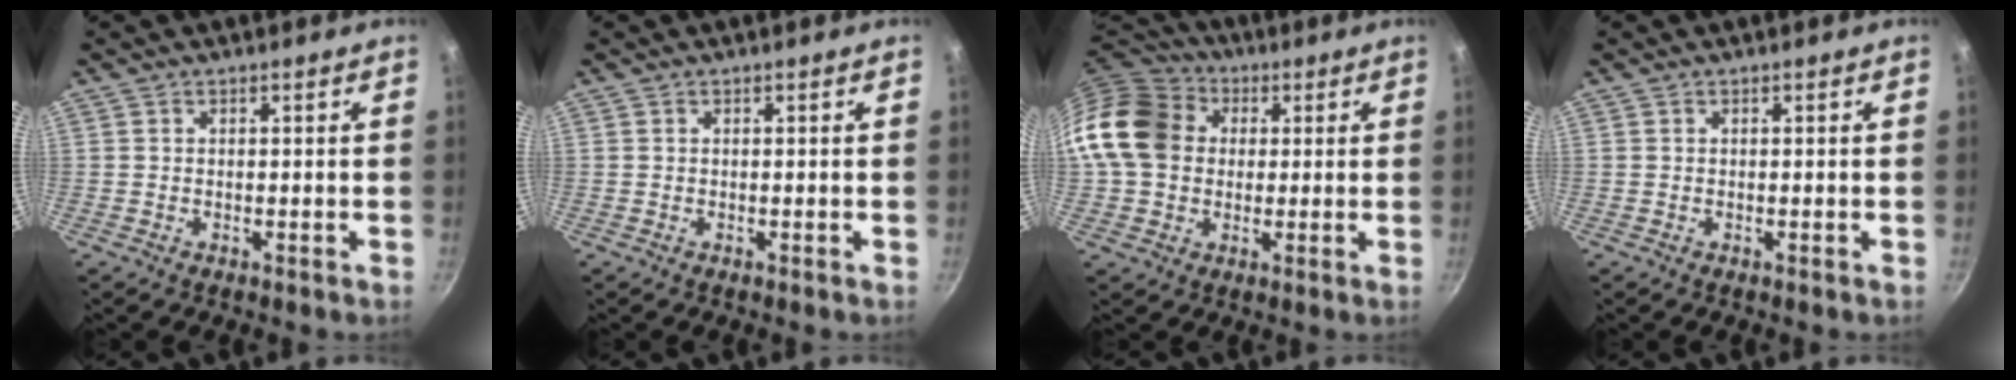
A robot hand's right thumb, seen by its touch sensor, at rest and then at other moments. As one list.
[{"total": 0.0}, {"total": 16.2, "force": [2.3, 13.3, 8.9], "torque": [-0.150, 0.030, 0.028]}, {"total": 0.0}]